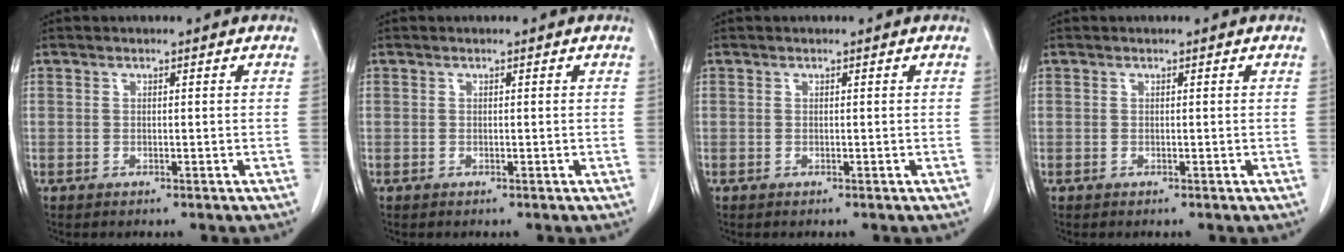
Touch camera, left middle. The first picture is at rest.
{"total": 0.0}
{"total": 0.0}
{"total": 0.0}